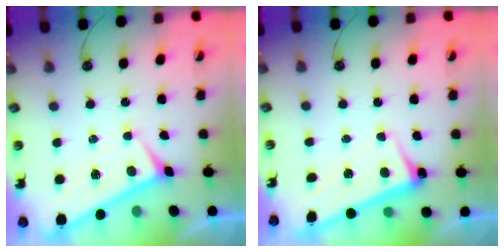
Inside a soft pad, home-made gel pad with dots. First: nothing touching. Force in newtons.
{"total": 2.6, "press": 2.4, "slide": 0.9}